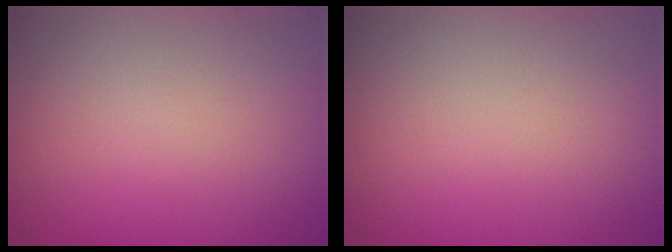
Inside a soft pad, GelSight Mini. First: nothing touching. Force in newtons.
{"total": 0.0}